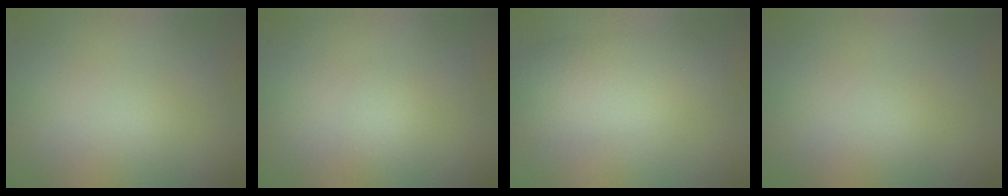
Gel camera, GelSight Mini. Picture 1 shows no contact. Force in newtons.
{"total": 0.8, "press": 0.8, "slide": 0.0}
{"total": 6.3, "press": 6.3, "slide": 0.1}
{"total": 0.0}